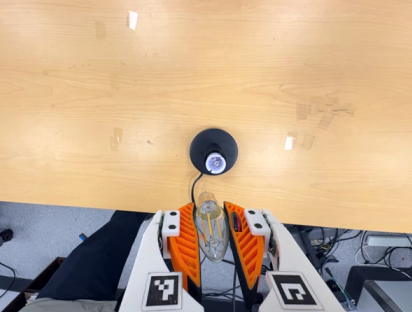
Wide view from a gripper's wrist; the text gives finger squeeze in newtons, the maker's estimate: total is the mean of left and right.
{"total": 20.3, "left": 21.7, "right": 18.9}